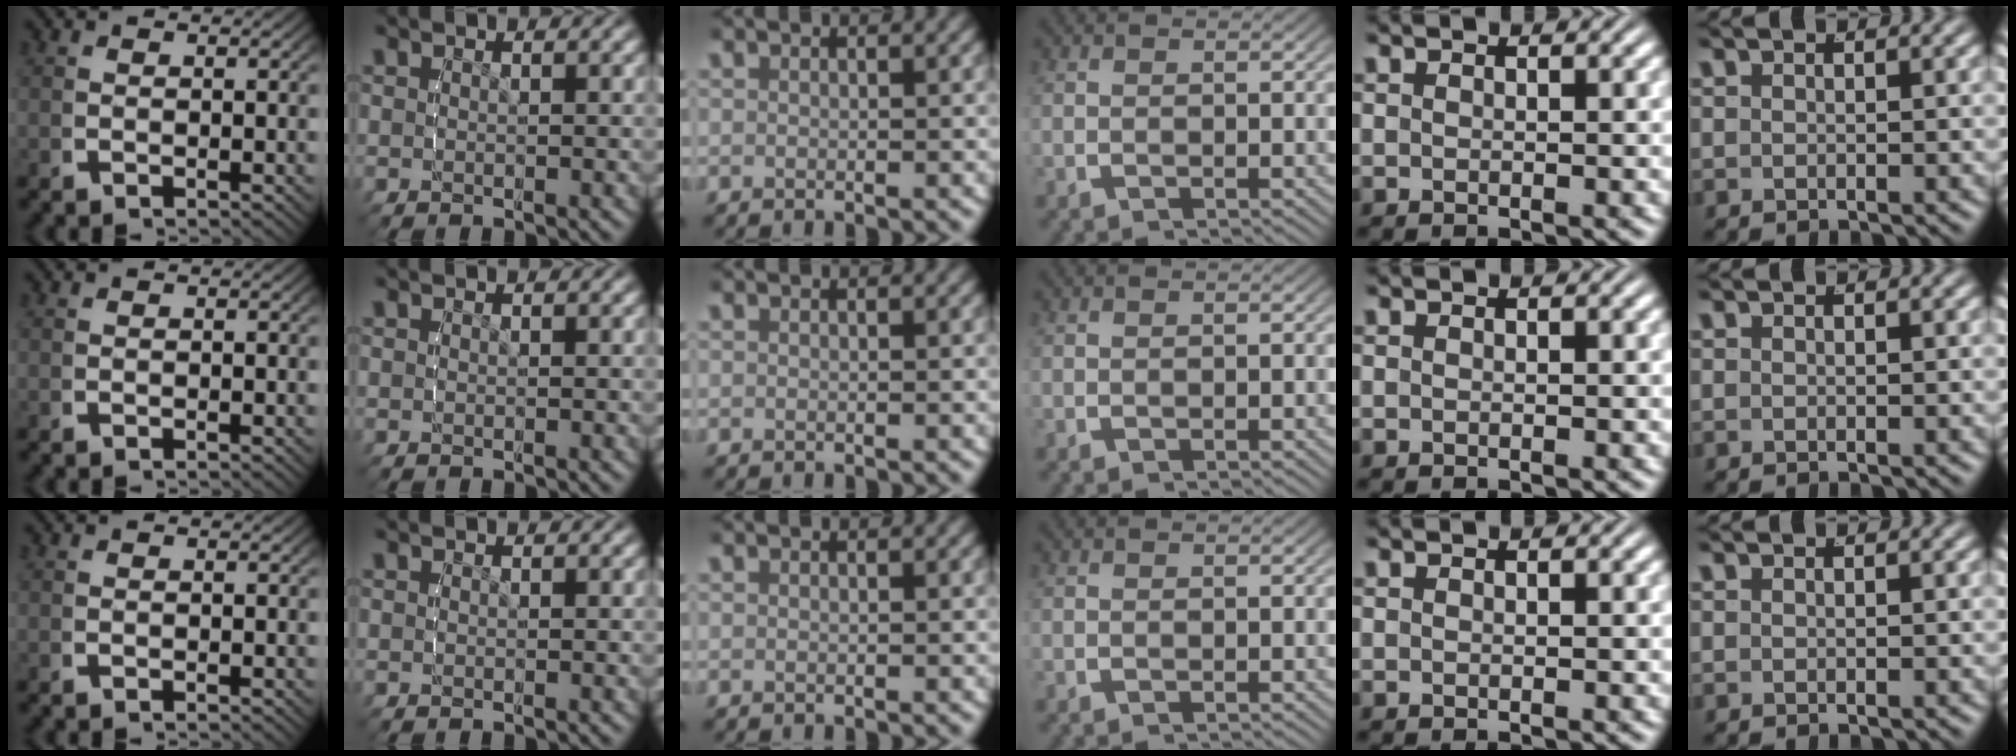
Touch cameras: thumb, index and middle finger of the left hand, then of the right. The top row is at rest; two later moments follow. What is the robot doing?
{"motion": "lift_and_place", "object": "cubes"}